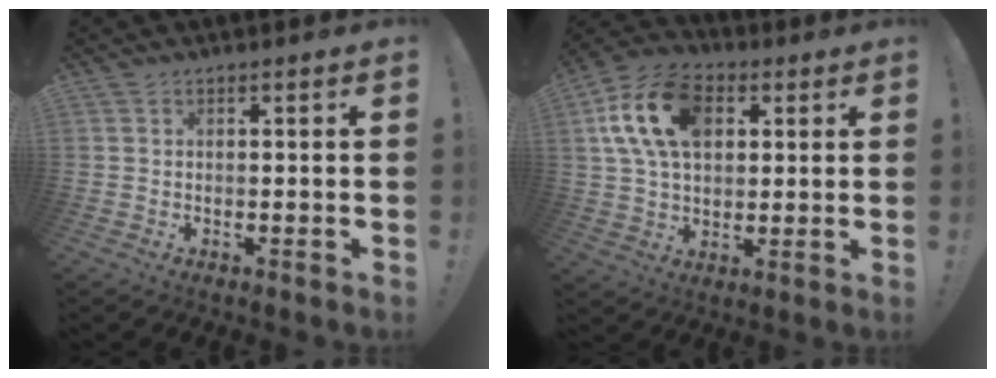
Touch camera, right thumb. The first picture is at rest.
{"total": 18.2, "force": [5.5, 12.3, 12.2], "torque": [-0.212, -0.004, 0.101]}